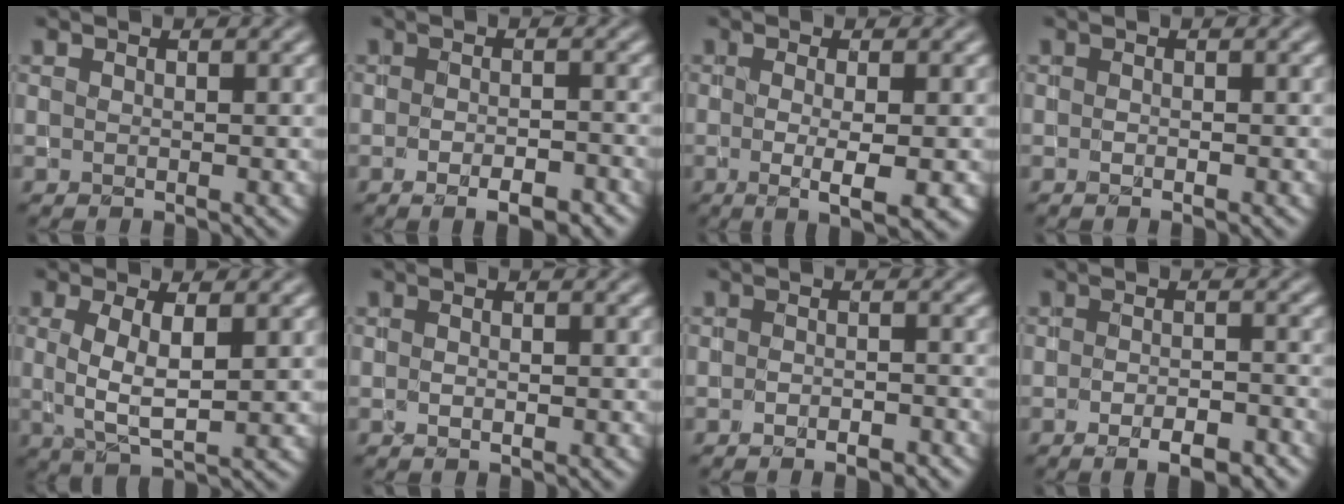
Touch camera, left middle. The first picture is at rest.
{"total": 3.4, "force": [-1.8, 1.3, 2.6], "torque": [-0.040, -0.001, -0.021]}
{"total": 3.8, "force": [-0.7, 0.8, 3.6], "torque": [-0.062, -0.012, -0.009]}
{"total": 0.6, "force": [-0.4, 0.1, 0.5], "torque": [-0.009, -0.002, -0.005]}
{"total": 3.9, "force": [0.5, 1.2, 3.7], "torque": [-0.077, -0.001, 0.012]}
{"total": 0.6, "force": [-0.2, 0.3, 0.4], "torque": [-0.013, -0.001, -0.002]}
{"total": 2.1, "force": [-1.4, 0.8, 1.3], "torque": [-0.016, 0.004, -0.020]}
{"total": 3.7, "force": [-2.1, 1.3, 2.8], "torque": [-0.042, 0.001, -0.026]}